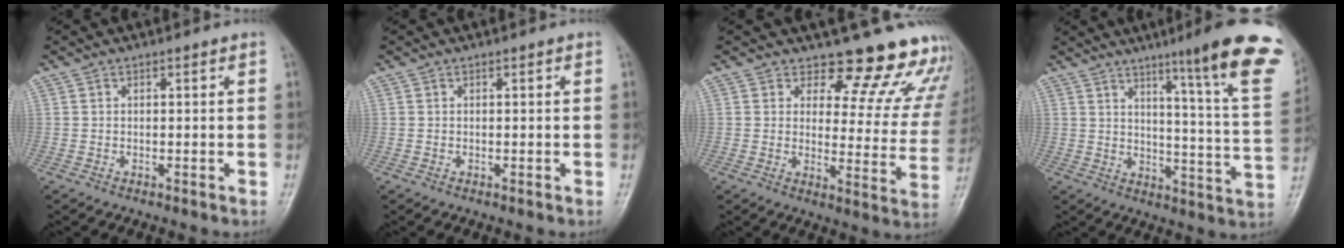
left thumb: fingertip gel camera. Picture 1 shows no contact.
{"total": 0.0}
{"total": 15.0, "force": [13.9, 4.8, 3.2], "torque": [0.015, -0.129, 0.144]}
{"total": 21.2, "force": [12.5, 1.5, 17.0], "torque": [-0.203, -0.064, 0.160]}